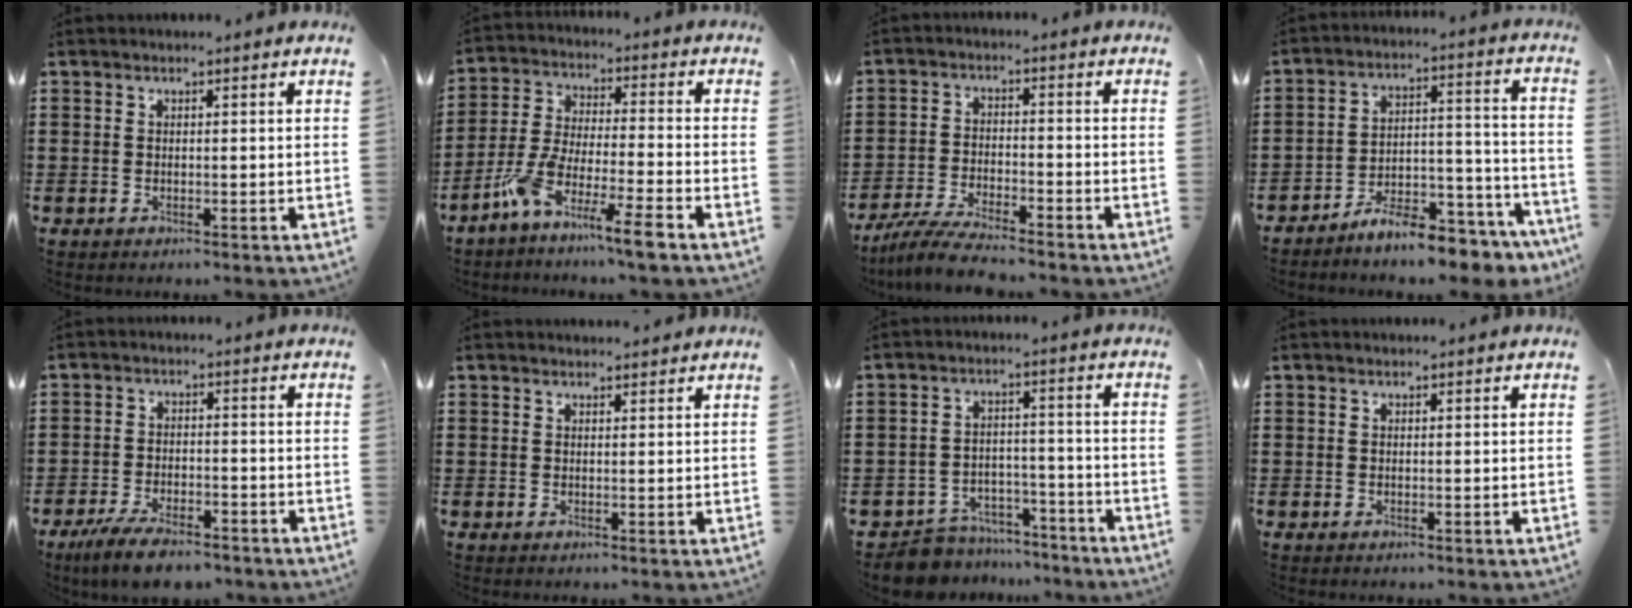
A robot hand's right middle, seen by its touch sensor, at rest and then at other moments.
{"total": 8.9, "force": [-6.9, 0.0, 5.6], "torque": [-0.133, -0.011, -0.143]}
{"total": 5.8, "force": [-5.3, 0.3, 2.2], "torque": [-0.056, -0.011, -0.105]}
{"total": 8.2, "force": [-7.8, 0.8, 2.5], "torque": [-0.026, 0.023, -0.143]}
{"total": 5.5, "force": [-4.7, 1.2, 2.6], "torque": [-0.055, 0.000, -0.089]}
{"total": 0.9, "force": [0.9, 0.1, 0.1], "torque": [0.004, -0.002, 0.016]}
{"total": 6.9, "force": [-6.7, 1.5, 0.5], "torque": [-0.017, 0.018, -0.135]}
{"total": 0.0}